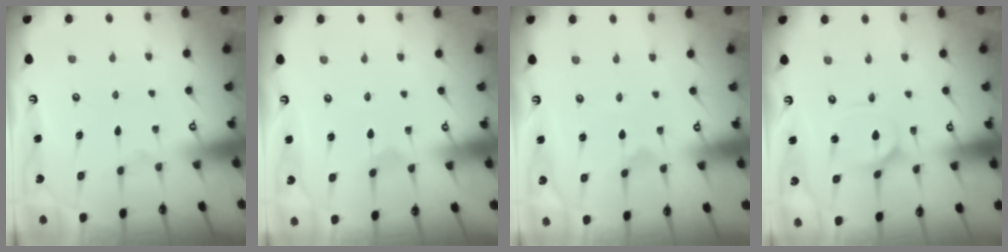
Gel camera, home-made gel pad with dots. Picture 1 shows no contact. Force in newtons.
{"total": 1.2, "press": 1.1, "slide": 0.1}
{"total": 0.0}
{"total": 2.6, "press": 2.6, "slide": 0.2}